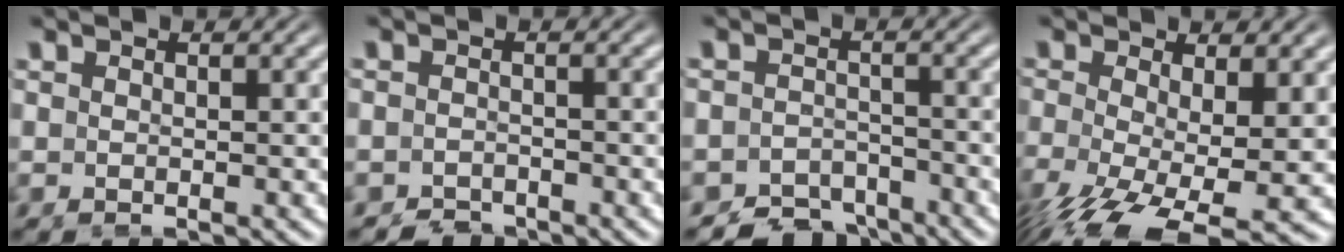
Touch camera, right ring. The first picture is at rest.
{"total": 3.5, "force": [-3.3, 1.2, -0.2], "torque": [0.006, -0.022, -0.056]}
{"total": 7.2, "force": [-6.4, 3.3, 0.9], "torque": [0.012, -0.022, -0.113]}
{"total": 7.7, "force": [-5.4, 2.9, 4.8], "torque": [-0.105, -0.066, -0.060]}